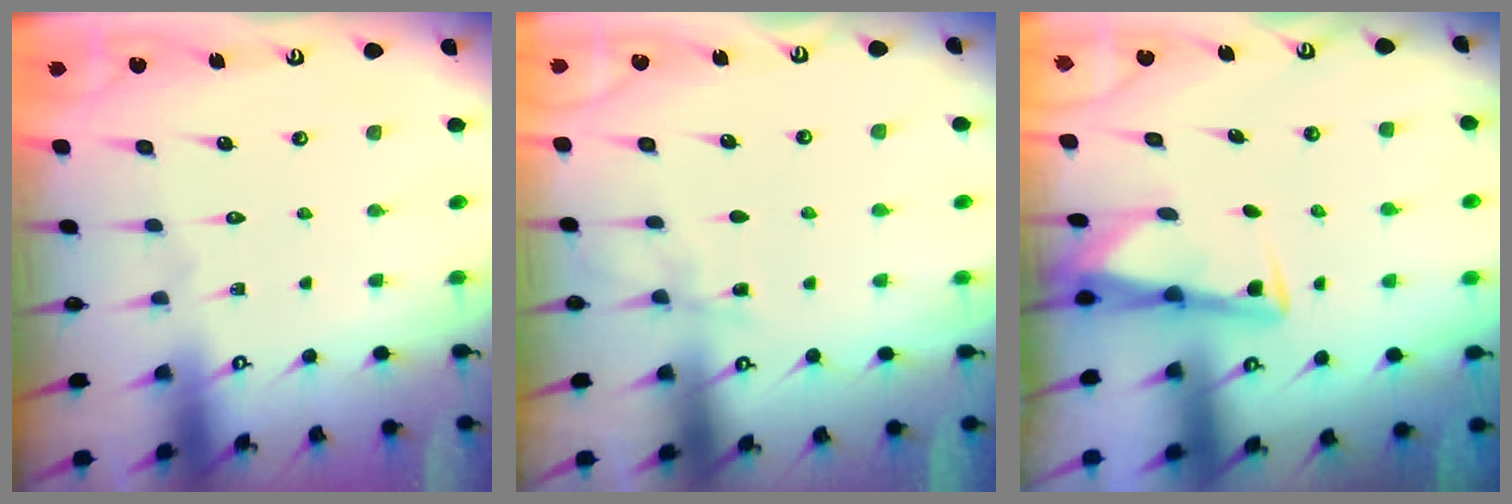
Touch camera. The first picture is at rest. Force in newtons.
{"total": 3.9, "press": 3.9, "slide": 0.5}
{"total": 3.1, "press": 3.1, "slide": 0.3}